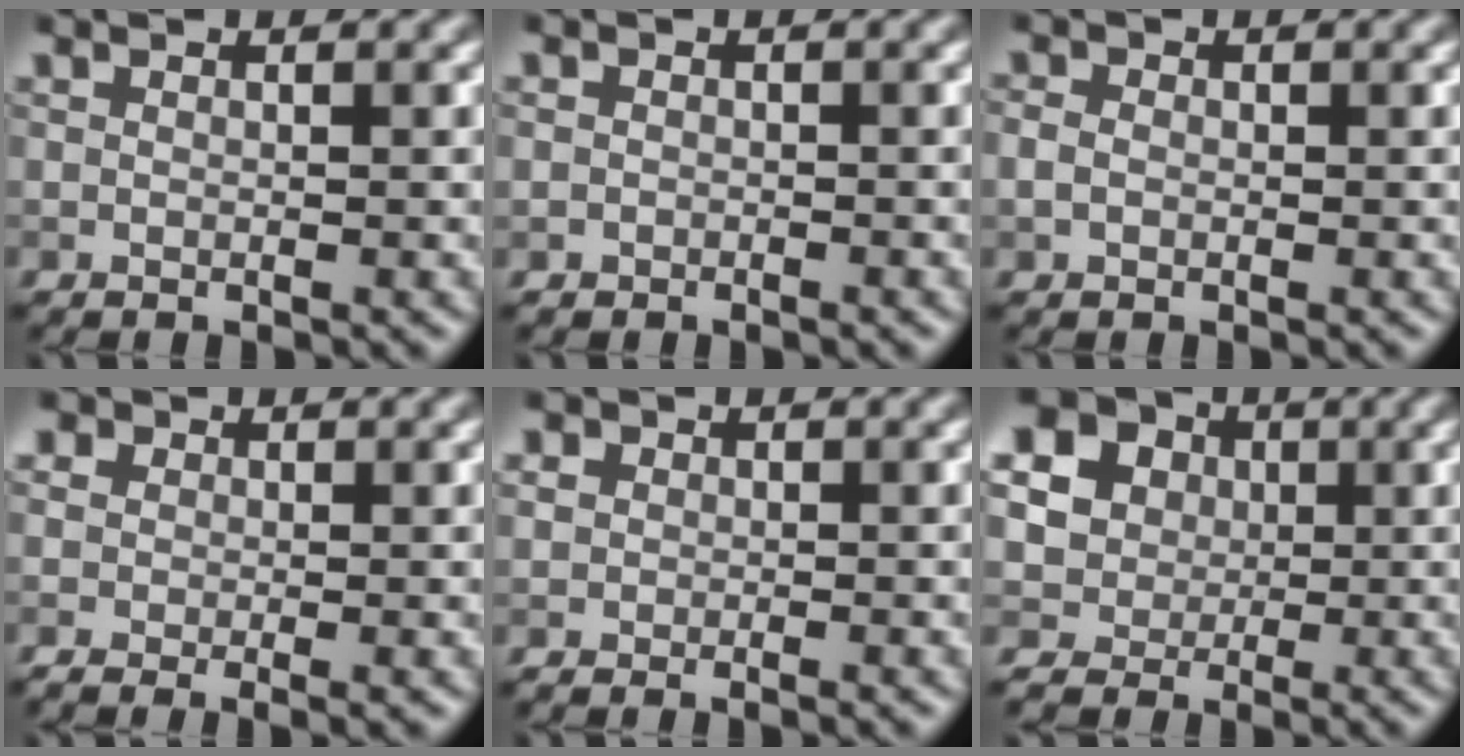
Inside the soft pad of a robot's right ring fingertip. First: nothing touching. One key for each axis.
{"total": 0.8, "fx": -0.6, "fy": 0.6, "fz": -0.2, "tx": 0.010, "ty": 0.003, "tz": -0.010}
{"total": 0.9, "fx": -0.2, "fy": 0.8, "fz": 0.4, "tx": -0.010, "ty": 0.005, "tz": -0.008}
{"total": 4.3, "fx": -0.6, "fy": 3.1, "fz": 2.8, "tx": -0.047, "ty": 0.010, "tz": -0.019}
{"total": 1.9, "fx": -0.6, "fy": 1.6, "fz": 0.8, "tx": 0.000, "ty": 0.006, "tz": -0.018}
{"total": 15.5, "fx": 3.7, "fy": 14.1, "fz": 5.4, "tx": -0.165, "ty": 0.024, "tz": 0.044}